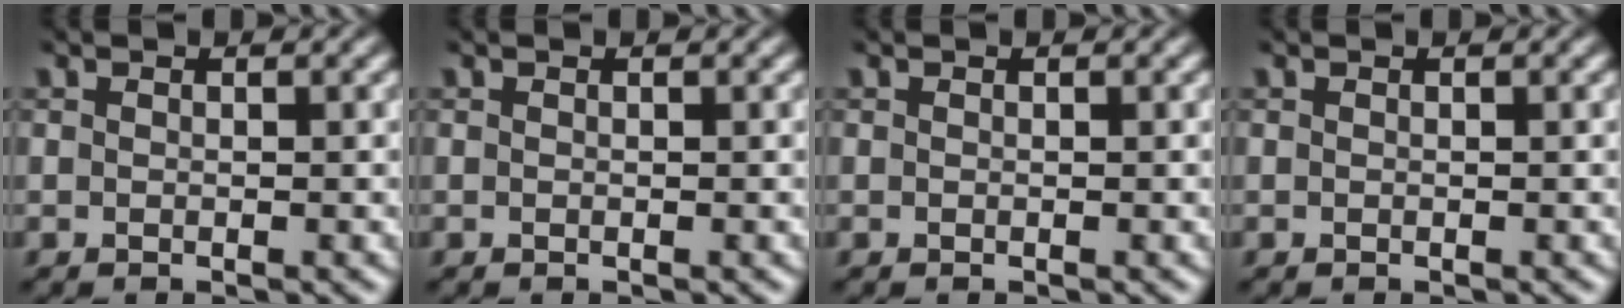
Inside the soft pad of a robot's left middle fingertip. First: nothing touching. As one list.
[{"total": 0.0}, {"total": 0.0}, {"total": 0.0}]